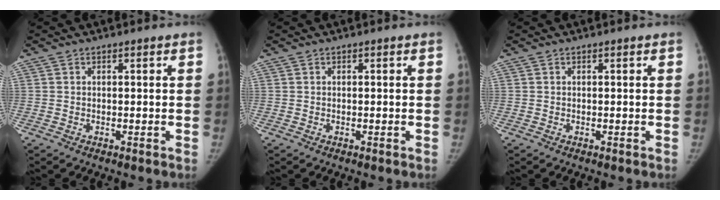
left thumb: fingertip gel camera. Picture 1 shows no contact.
{"total": 0.0}
{"total": 0.0}